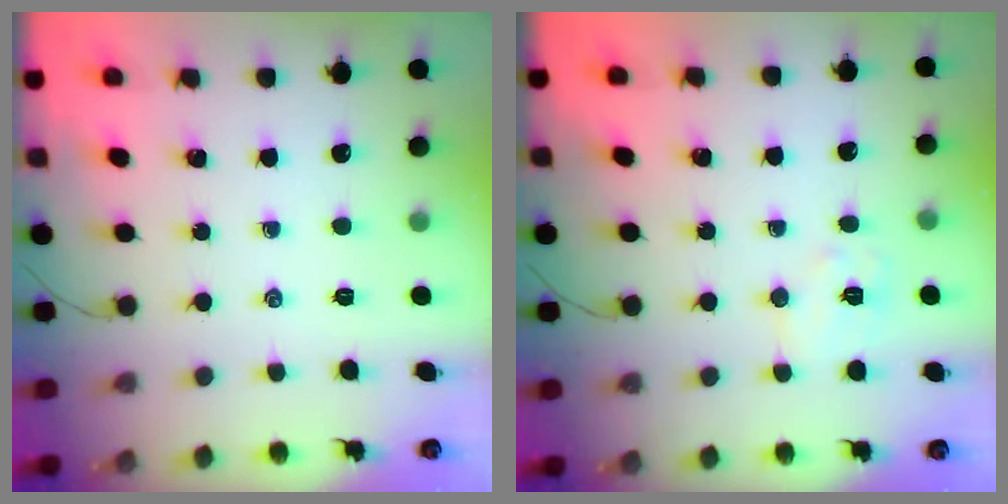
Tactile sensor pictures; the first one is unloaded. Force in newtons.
{"total": 6.7, "press": 6.6, "slide": 0.9}